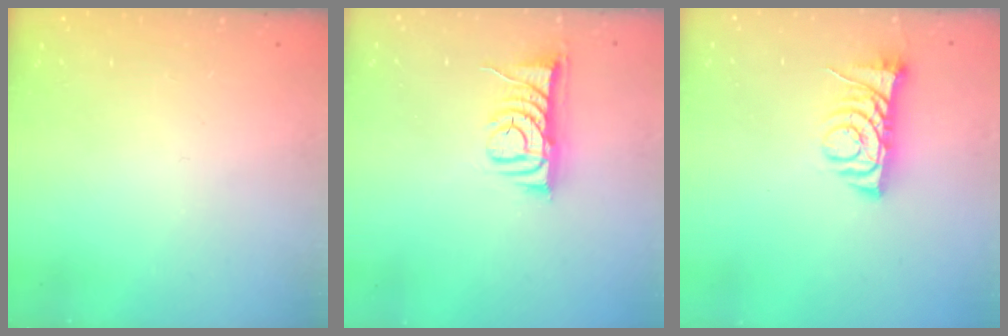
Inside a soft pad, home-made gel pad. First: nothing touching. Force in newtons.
{"total": 9.0, "press": 8.9, "slide": 0.5}
{"total": 7.6, "press": 7.5, "slide": 1.0}